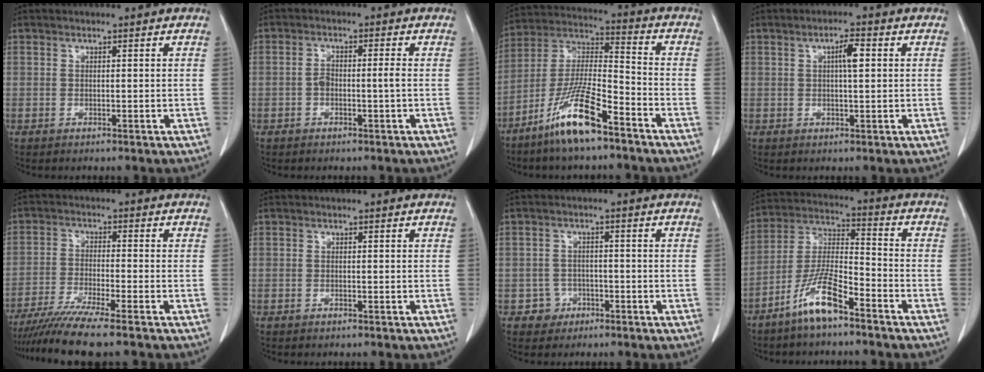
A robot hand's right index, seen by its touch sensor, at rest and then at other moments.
{"total": 2.4, "force": [-0.6, 0.4, 2.3], "torque": [-0.039, 0.007, -0.008]}
{"total": 13.3, "force": [-8.6, 1.8, 10.1], "torque": [-0.207, -0.016, -0.165]}
{"total": 3.3, "force": [0.7, 0.5, 3.1], "torque": [-0.054, 0.005, 0.011]}
{"total": 9.5, "force": [-7.8, -1.0, 5.3], "torque": [-0.084, -0.029, -0.132]}
{"total": 0.0}
{"total": 3.2, "force": [-1.4, 2.8, -0.3], "torque": [0.017, 0.017, -0.023]}
{"total": 10.1, "force": [-6.7, 1.6, 7.4], "torque": [-0.157, -0.010, -0.135]}